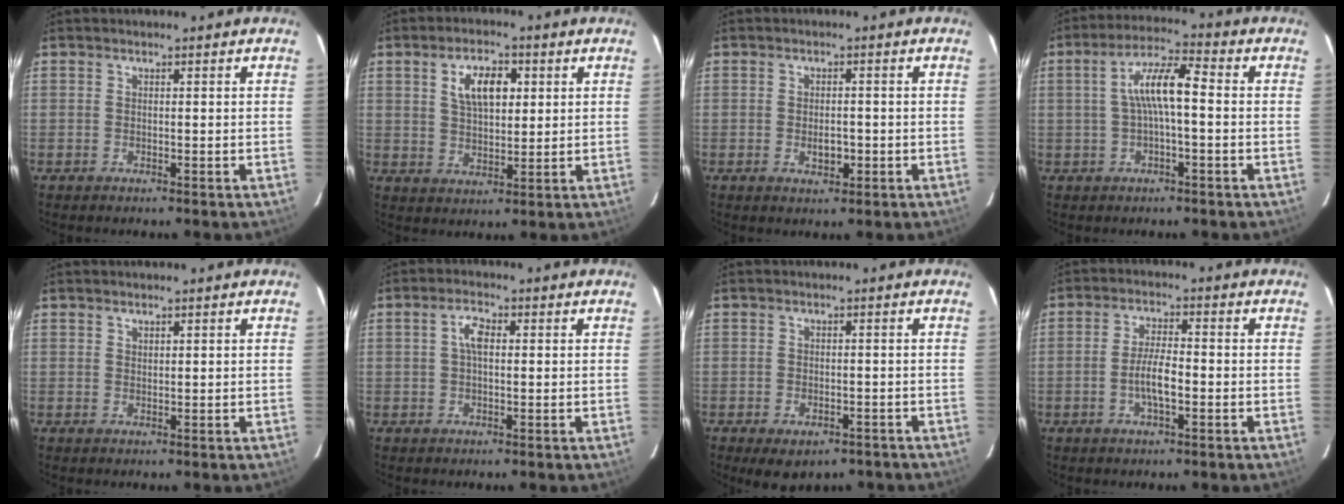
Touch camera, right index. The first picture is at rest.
{"total": 7.6, "force": [2.6, 3.8, 6.1], "torque": [-0.109, 0.013, 0.050]}
{"total": 3.1, "force": [-0.8, 1.8, 2.4], "torque": [-0.041, -0.003, -0.010]}
{"total": 7.7, "force": [-0.2, 1.6, 7.5], "torque": [-0.147, 0.017, -0.002]}
{"total": 2.9, "force": [2.5, 1.2, 0.8], "torque": [-0.010, 0.001, 0.047]}
{"total": 3.2, "force": [0.5, 1.5, 2.8], "torque": [-0.055, 0.010, 0.009]}
{"total": 7.8, "force": [-5.4, 4.0, 4.0], "torque": [-0.079, -0.012, -0.063]}
{"total": 5.3, "force": [-1.7, 1.4, 4.9], "torque": [-0.096, 0.002, -0.031]}